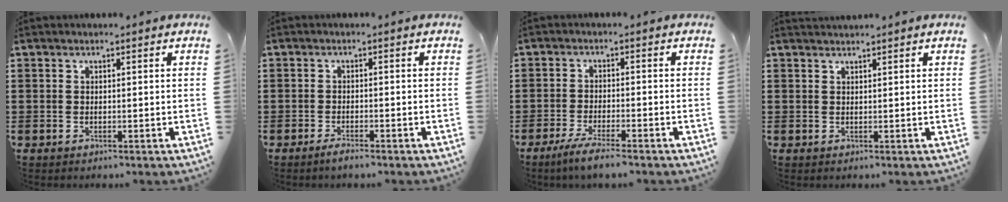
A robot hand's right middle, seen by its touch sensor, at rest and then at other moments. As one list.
[{"total": 1.6, "force": [-1.2, 0.2, 0.9], "torque": [-0.017, -0.002, -0.023]}, {"total": 3.6, "force": [-2.9, -0.1, 2.0], "torque": [-0.040, -0.008, -0.055]}, {"total": 1.2, "force": [1.2, -0.1, 0.2], "torque": [-0.005, -0.001, 0.022]}]